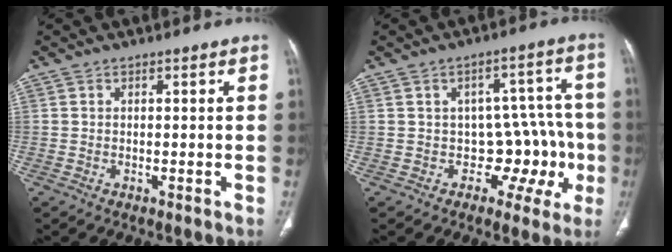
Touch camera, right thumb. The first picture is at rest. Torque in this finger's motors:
{"motor_torque": [-0.40, 0.58, 0.16, 0.49, 0.03]}